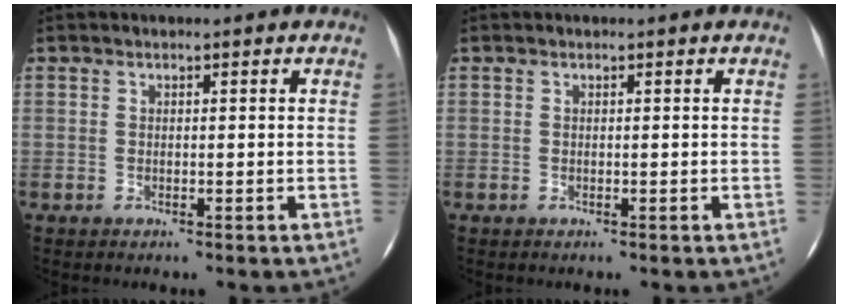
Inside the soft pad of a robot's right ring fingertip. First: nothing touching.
{"total": 0.0}